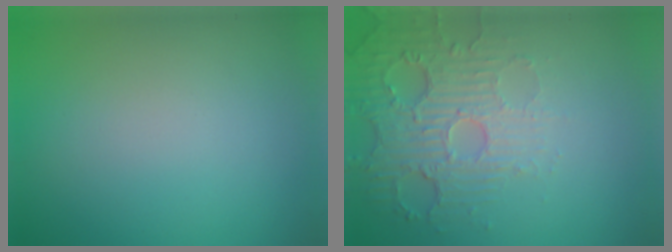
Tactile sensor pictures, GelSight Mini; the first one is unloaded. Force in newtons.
{"total": 5.5, "press": 3.7, "slide": 4.1}